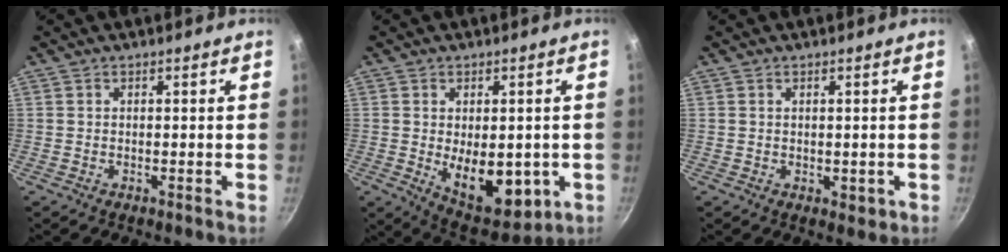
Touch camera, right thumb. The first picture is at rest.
{"total": 13.4, "force": [-1.9, 7.6, 10.9], "torque": [-0.118, -0.016, -0.005]}
{"total": 1.9, "force": [-0.1, 1.2, 1.5], "torque": [-0.015, -0.003, 0.001]}